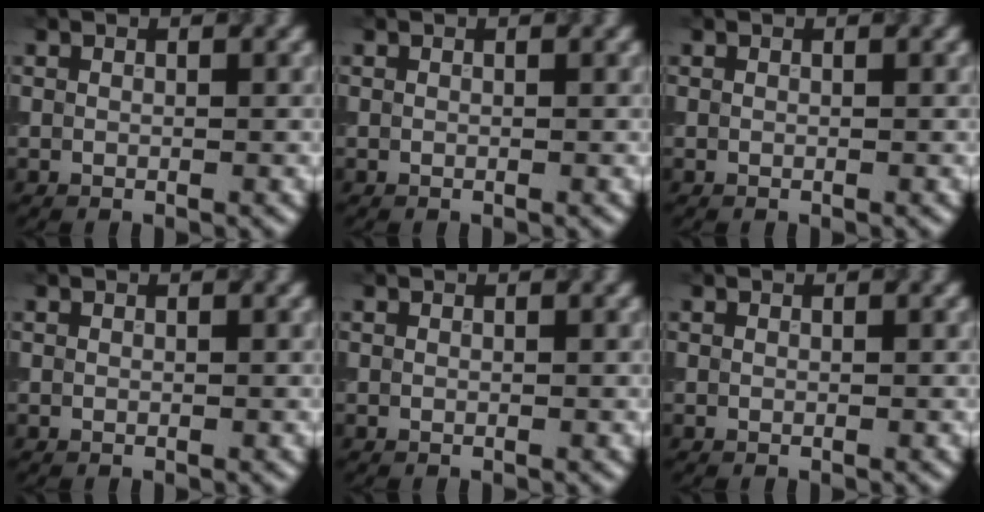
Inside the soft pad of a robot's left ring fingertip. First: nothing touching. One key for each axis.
{"total": 0.0}
{"total": 0.0}
{"total": 0.0}
{"total": 0.0}
{"total": 0.0}